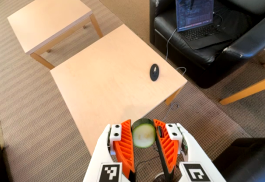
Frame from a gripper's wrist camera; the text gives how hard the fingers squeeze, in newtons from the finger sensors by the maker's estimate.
{"total": 12.1, "left": 12.1, "right": 12.1}